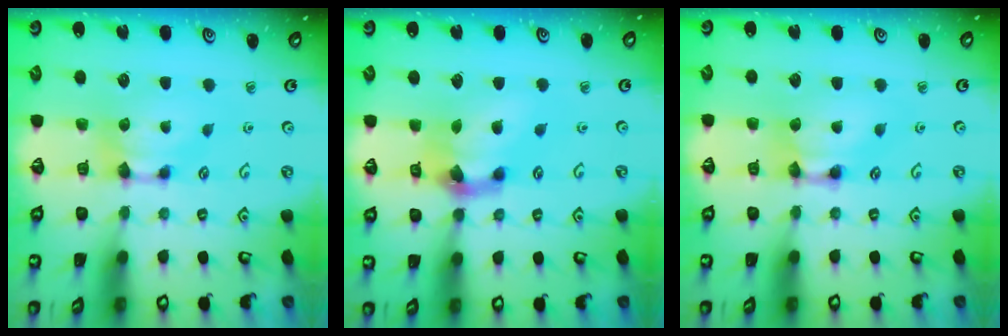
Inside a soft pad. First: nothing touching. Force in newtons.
{"total": 5.3, "press": 4.8, "slide": 2.1}
{"total": 1.9, "press": 1.9, "slide": 0.1}